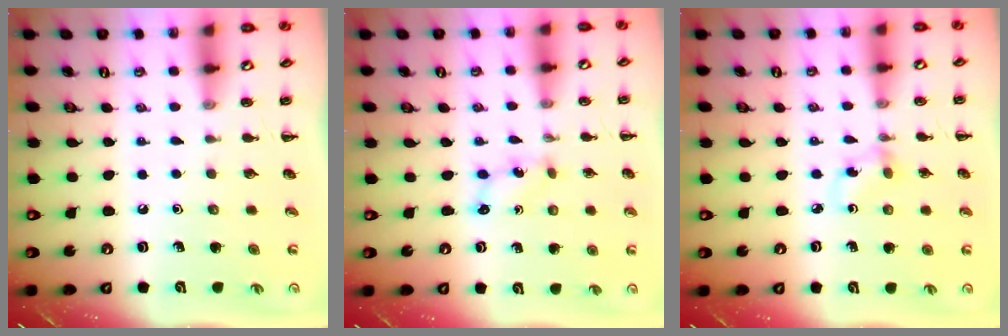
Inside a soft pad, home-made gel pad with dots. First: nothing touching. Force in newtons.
{"total": 2.0, "press": 2.0, "slide": 0.6}
{"total": 2.9, "press": 2.7, "slide": 1.2}